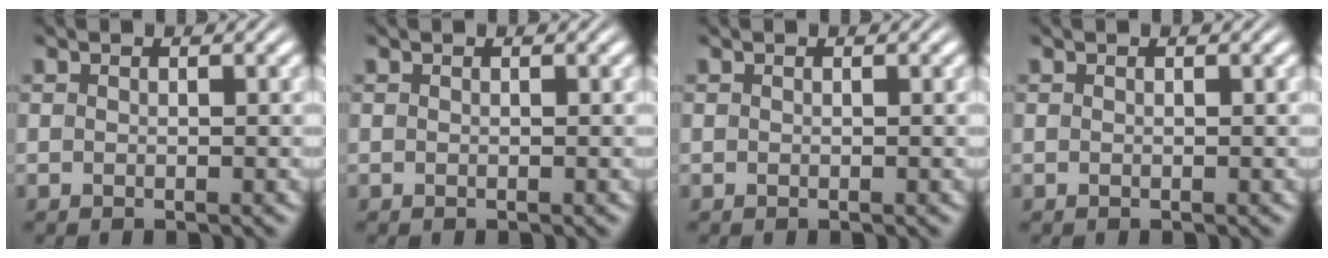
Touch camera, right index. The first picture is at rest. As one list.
[{"total": 0.0}, {"total": 0.0}, {"total": 0.0}]